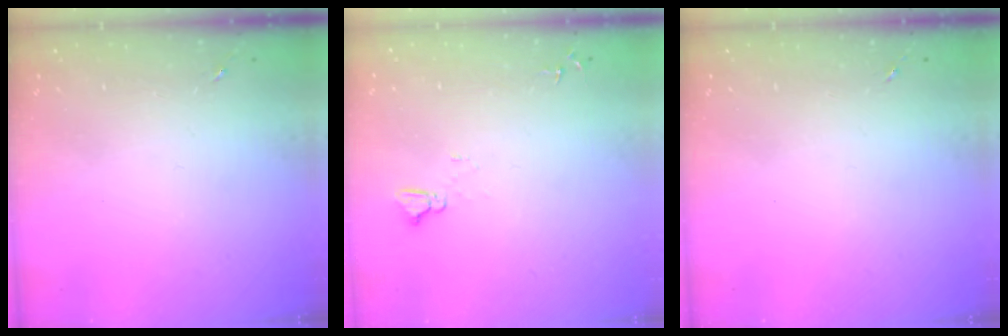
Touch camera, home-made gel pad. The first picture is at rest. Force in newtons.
{"total": 3.6, "press": 3.6, "slide": 0.4}
{"total": 0.0}